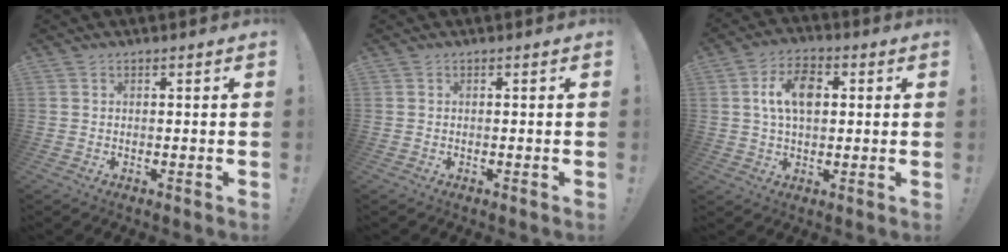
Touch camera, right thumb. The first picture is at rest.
{"total": 0.0}
{"total": 10.8, "force": [2.4, 7.0, 7.8], "torque": [-0.117, 0.010, 0.043]}